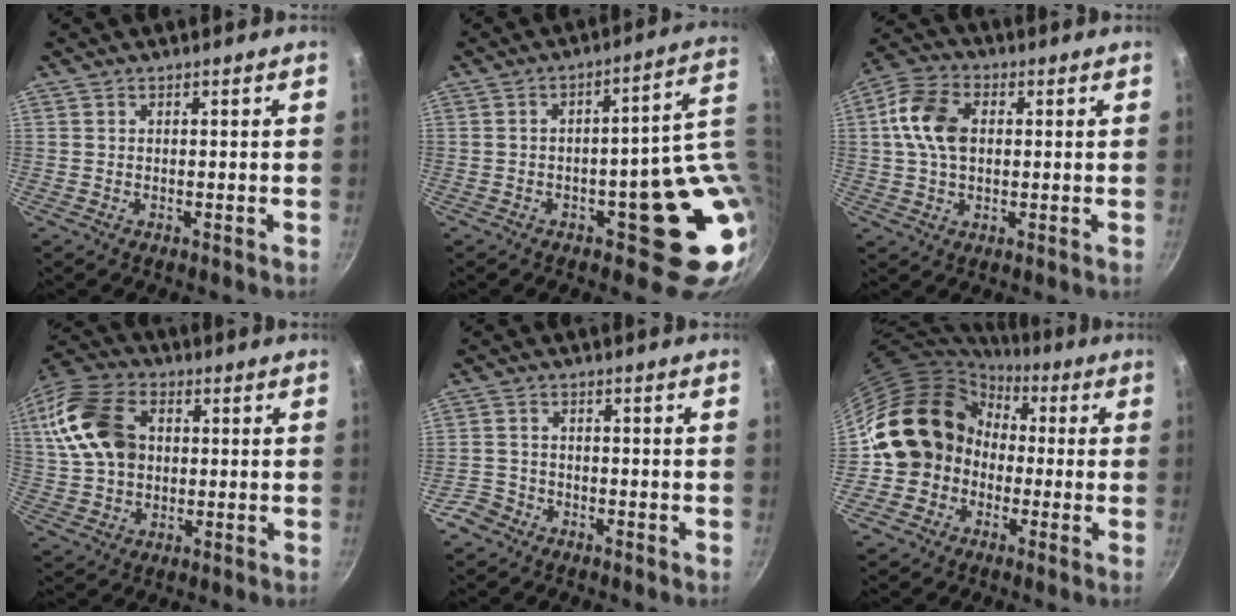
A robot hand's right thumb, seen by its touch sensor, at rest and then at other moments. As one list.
[{"total": 13.9, "force": [0.5, 6.2, 12.4], "torque": [-0.089, 0.010, 0.021]}, {"total": 10.6, "force": [1.4, 7.2, 7.7], "torque": [-0.134, 0.016, 0.013]}, {"total": 17.0, "force": [3.1, 12.1, 11.5], "torque": [-0.214, 0.019, 0.050]}, {"total": 3.8, "force": [-2.6, 2.7, 0.8], "torque": [-0.010, 0.033, -0.048]}, {"total": 15.0, "force": [-0.5, 13.4, 6.7], "torque": [-0.075, 0.052, -0.017]}]